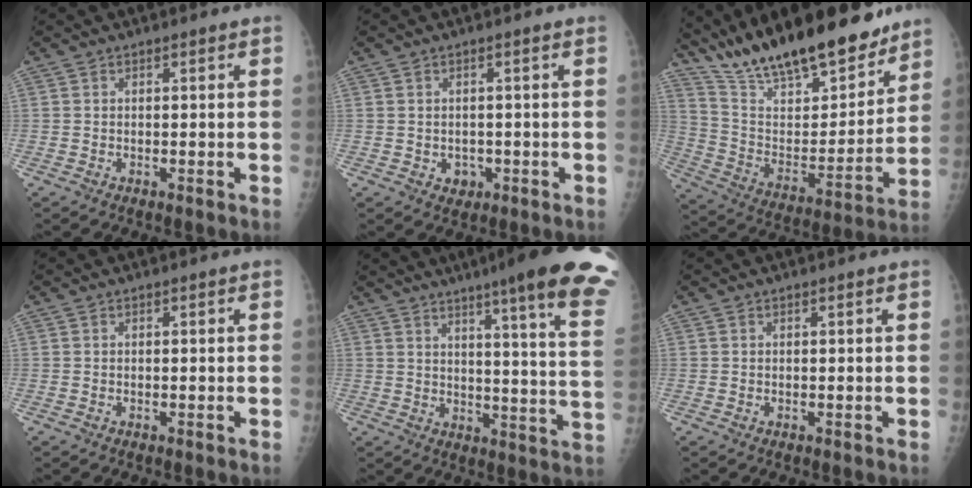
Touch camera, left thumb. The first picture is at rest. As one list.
[{"total": 2.3, "force": [-0.6, 2.0, 1.0], "torque": [-0.004, 0.002, 0.000]}, {"total": 25.9, "force": [21.1, 7.6, 12.9], "torque": [-0.182, -0.090, 0.357]}, {"total": 0.0}, {"total": 23.2, "force": [15.5, 1.7, 17.1], "torque": [-0.210, -0.075, 0.188]}, {"total": 0.0}]